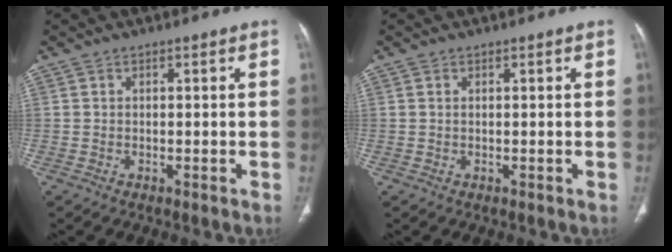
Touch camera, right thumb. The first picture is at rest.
{"total": 0.0}